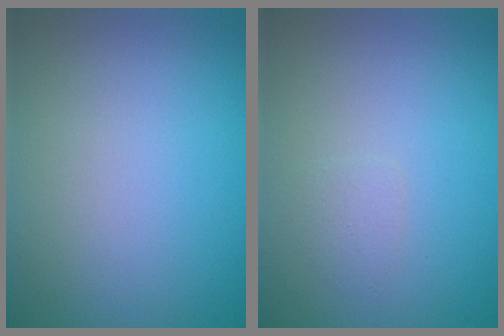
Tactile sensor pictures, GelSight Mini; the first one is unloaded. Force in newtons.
{"total": 0.9, "press": 0.9, "slide": 0.0}